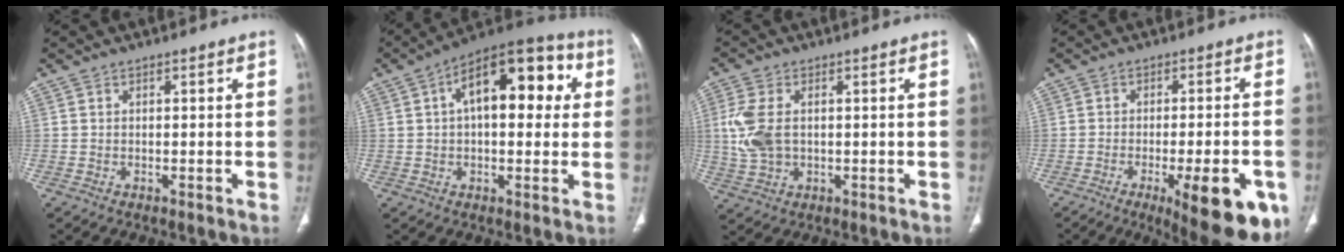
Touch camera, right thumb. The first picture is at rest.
{"total": 18.5, "force": [4.3, 9.2, 15.4], "torque": [-0.188, 0.033, 0.054]}
{"total": 8.3, "force": [0.7, 5.3, 6.4], "torque": [-0.152, 0.002, 0.020]}
{"total": 16.6, "force": [-7.4, 4.9, 14.1], "torque": [-0.132, 0.009, -0.089]}